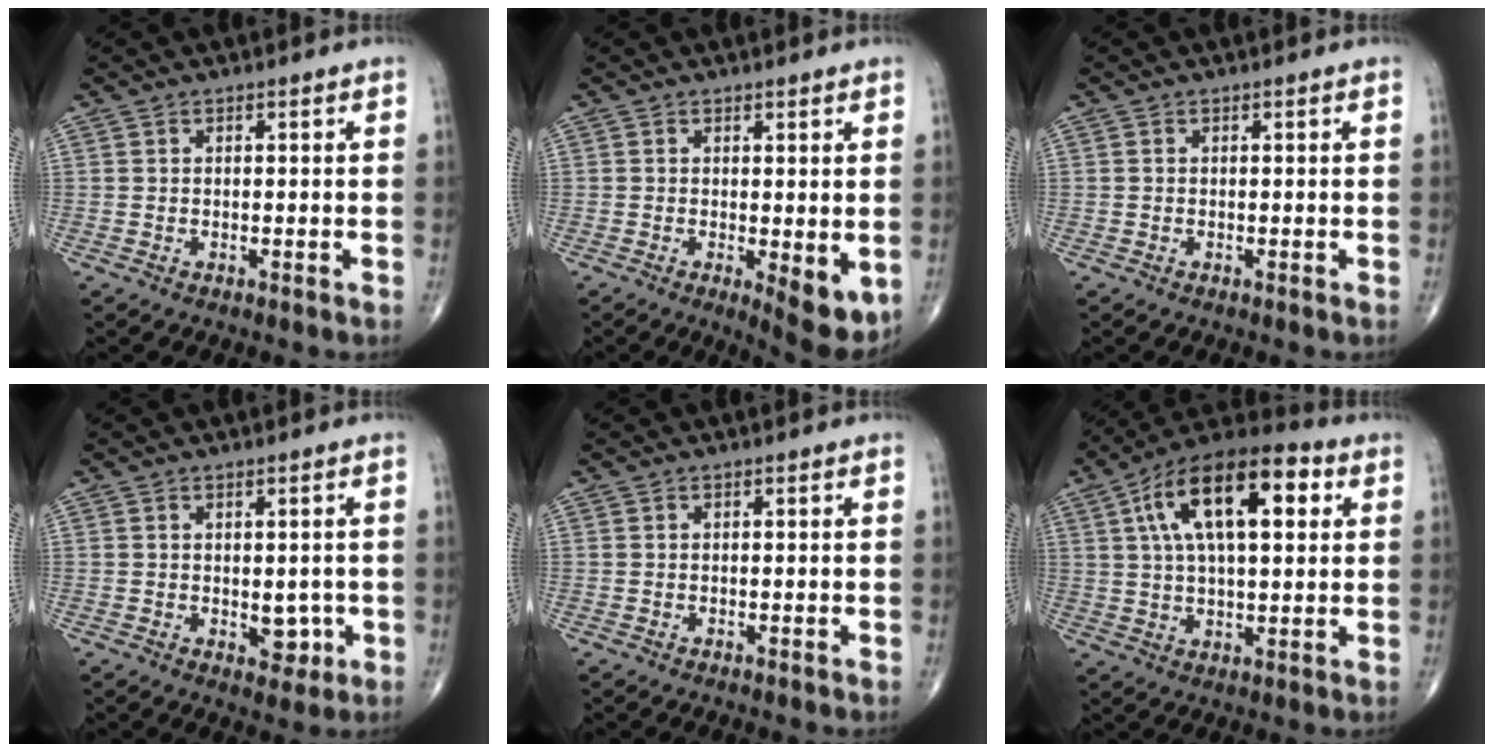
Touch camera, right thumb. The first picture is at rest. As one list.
[{"total": 6.7, "force": [-0.9, 2.3, 6.2], "torque": [-0.082, -0.020, -0.009]}, {"total": 0.0}, {"total": 4.1, "force": [-0.6, 2.5, 3.2], "torque": [-0.019, -0.004, -0.001]}, {"total": 0.0}, {"total": 20.4, "force": [6.1, 9.1, 17.2], "torque": [-0.279, 0.017, 0.092]}]